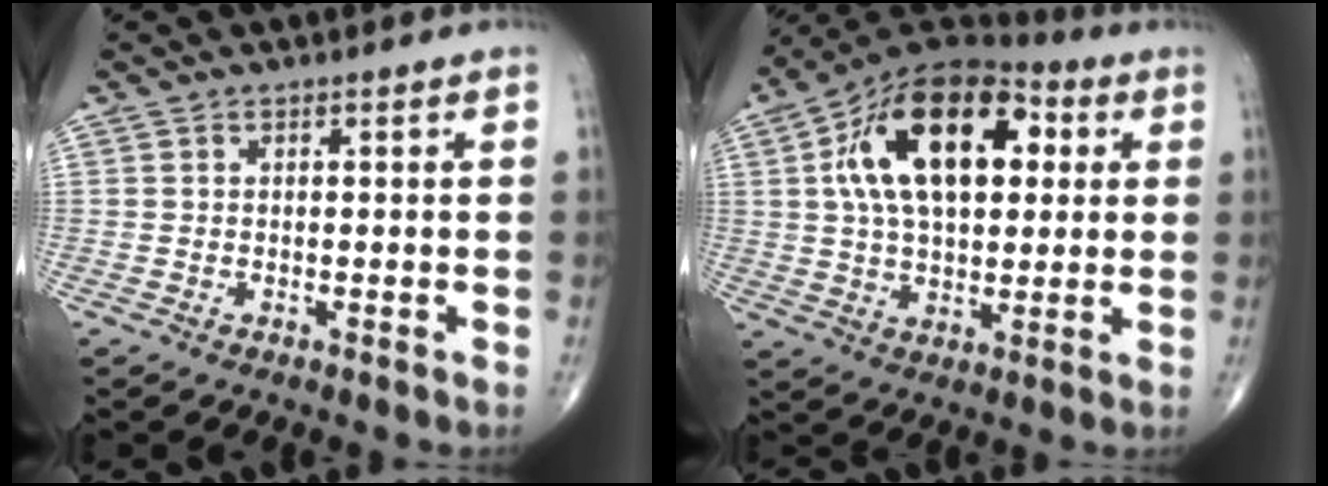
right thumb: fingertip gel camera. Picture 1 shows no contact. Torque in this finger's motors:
{"motor_torque": [-1.13, 1.92, 1.82, 0.58, 0.27]}